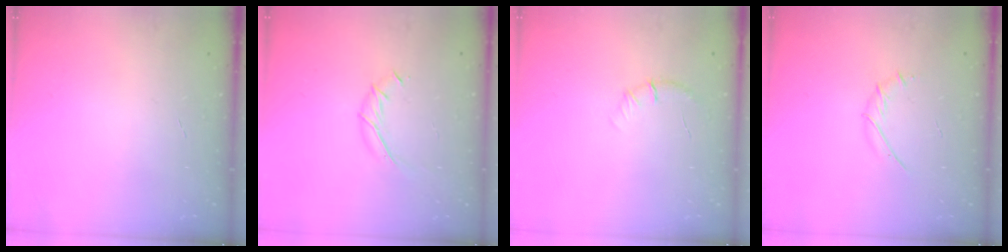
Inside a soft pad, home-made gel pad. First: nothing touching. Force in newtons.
{"total": 7.2, "press": 7.0, "slide": 1.4}
{"total": 5.4, "press": 5.1, "slide": 1.6}
{"total": 3.9, "press": 3.8, "slide": 1.0}